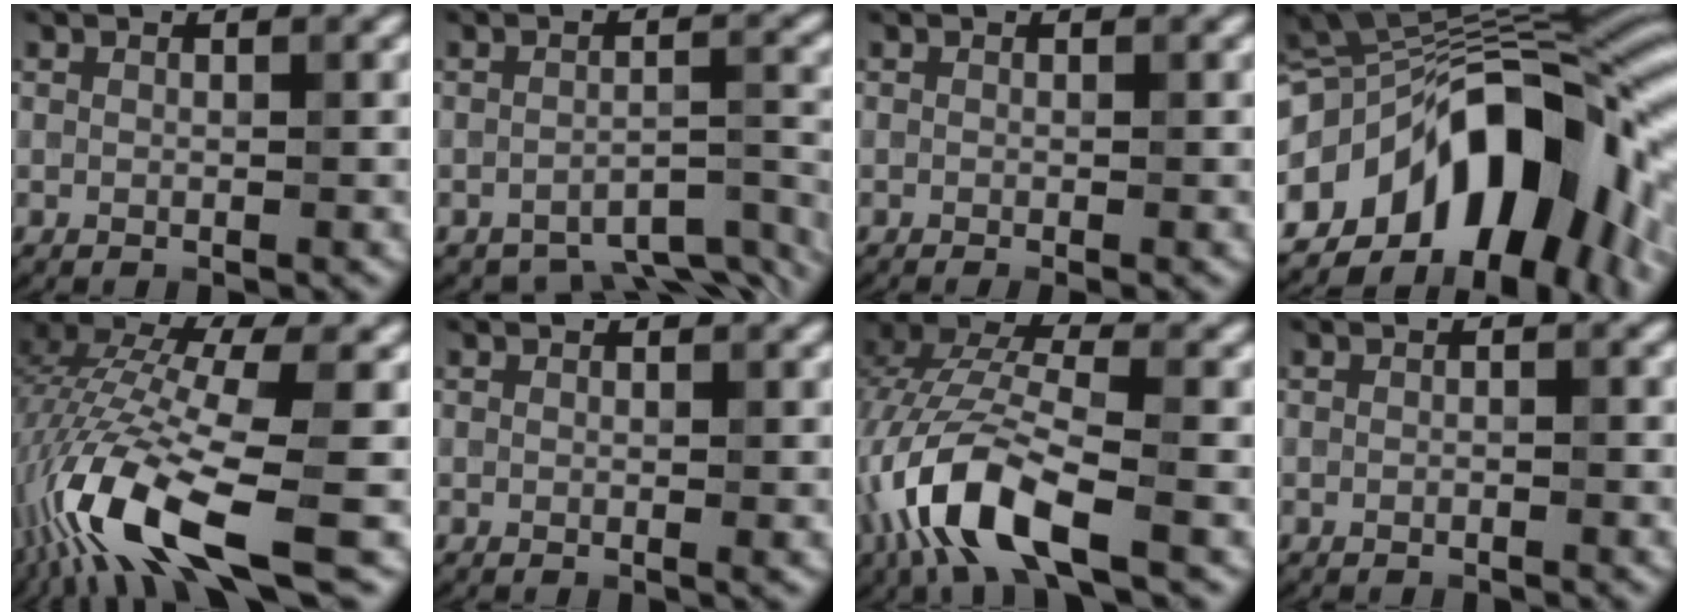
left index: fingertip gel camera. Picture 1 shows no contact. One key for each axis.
{"total": 6.2, "fx": -5.5, "fy": 1.6, "fz": 2.4, "tx": -0.034, "ty": -0.025, "tz": -0.065}
{"total": 1.0, "fx": -0.4, "fy": 0.3, "fz": 0.9, "tx": -0.010, "ty": -0.010, "tz": -0.007}
{"total": 17.3, "fx": -5.0, "fy": 9.7, "fz": 13.4, "tx": -0.201, "ty": 0.020, "tz": -0.087}
{"total": 13.1, "fx": -5.6, "fy": 3.9, "fz": 11.2, "tx": -0.232, "ty": -0.003, "tz": -0.103}
{"total": 0.0}
{"total": 9.8, "fx": -4.4, "fy": 3.9, "fz": 7.8, "tx": -0.178, "ty": 0.004, "tz": -0.095}
{"total": 0.5, "fx": -0.3, "fy": 0.1, "fz": 0.3, "tx": -0.004, "ty": 0.001, "tz": -0.005}